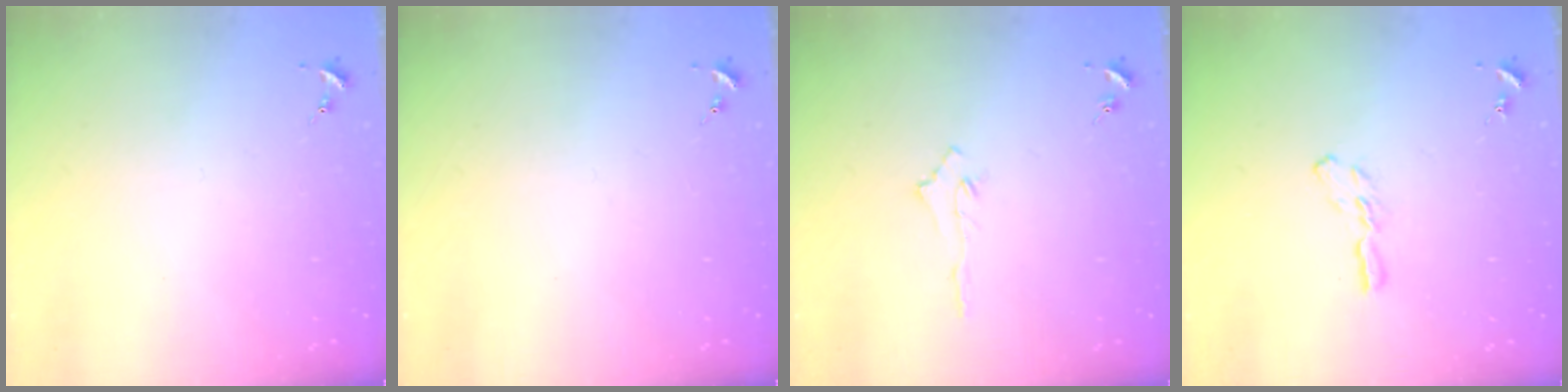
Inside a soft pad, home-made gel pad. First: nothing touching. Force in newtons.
{"total": 0.0}
{"total": 2.9, "press": 2.9, "slide": 0.4}
{"total": 5.6, "press": 5.5, "slide": 0.4}